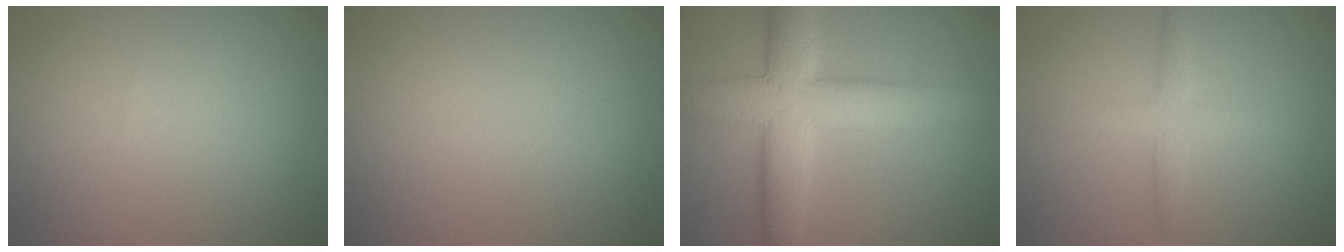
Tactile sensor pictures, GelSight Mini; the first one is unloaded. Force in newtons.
{"total": 0.0}
{"total": 9.0, "press": 9.0, "slide": 0.2}
{"total": 2.7, "press": 2.7, "slide": 0.0}